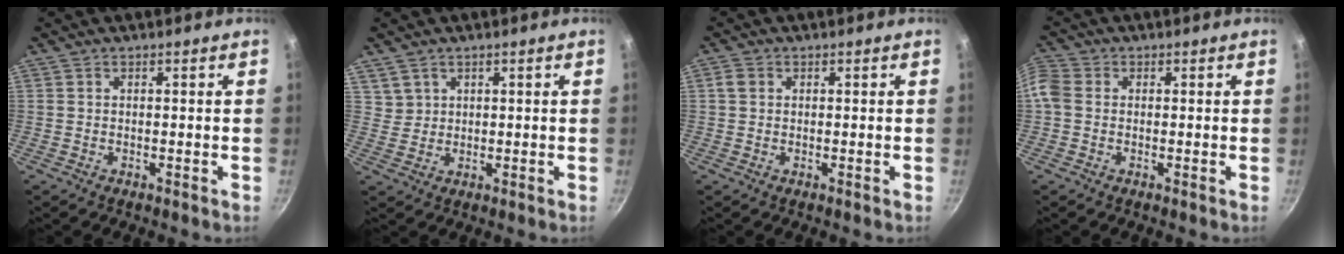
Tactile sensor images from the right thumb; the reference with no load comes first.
{"total": 2.7, "force": [1.6, 2.2, 0.1], "torque": [0.020, 0.008, 0.034]}
{"total": 1.9, "force": [0.4, 1.6, 0.9], "torque": [-0.013, 0.005, 0.004]}
{"total": 3.9, "force": [-0.2, 3.3, 2.1], "torque": [-0.047, 0.009, -0.020]}